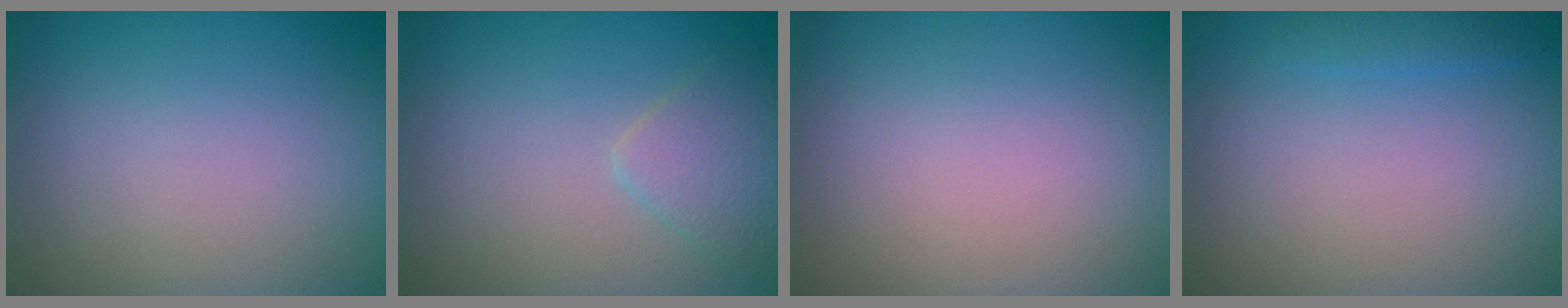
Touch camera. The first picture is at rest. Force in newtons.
{"total": 2.3, "press": 2.2, "slide": 0.2}
{"total": 0.0}
{"total": 1.2, "press": 1.2, "slide": 0.1}